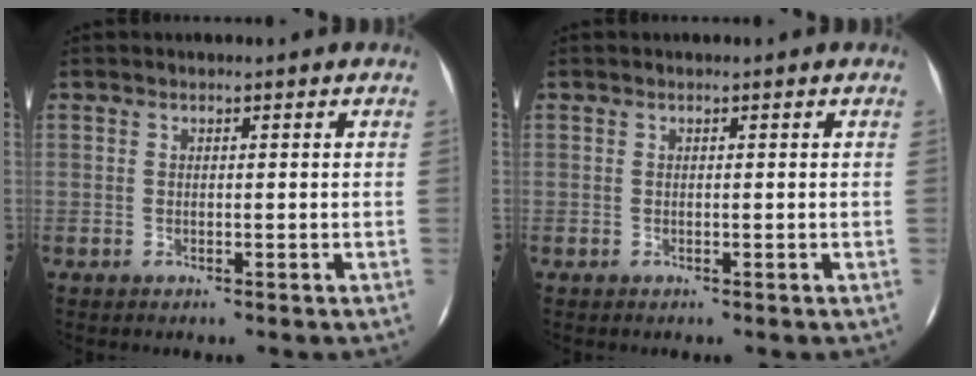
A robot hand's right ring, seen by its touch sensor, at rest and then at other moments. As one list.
[{"total": 0.0}]